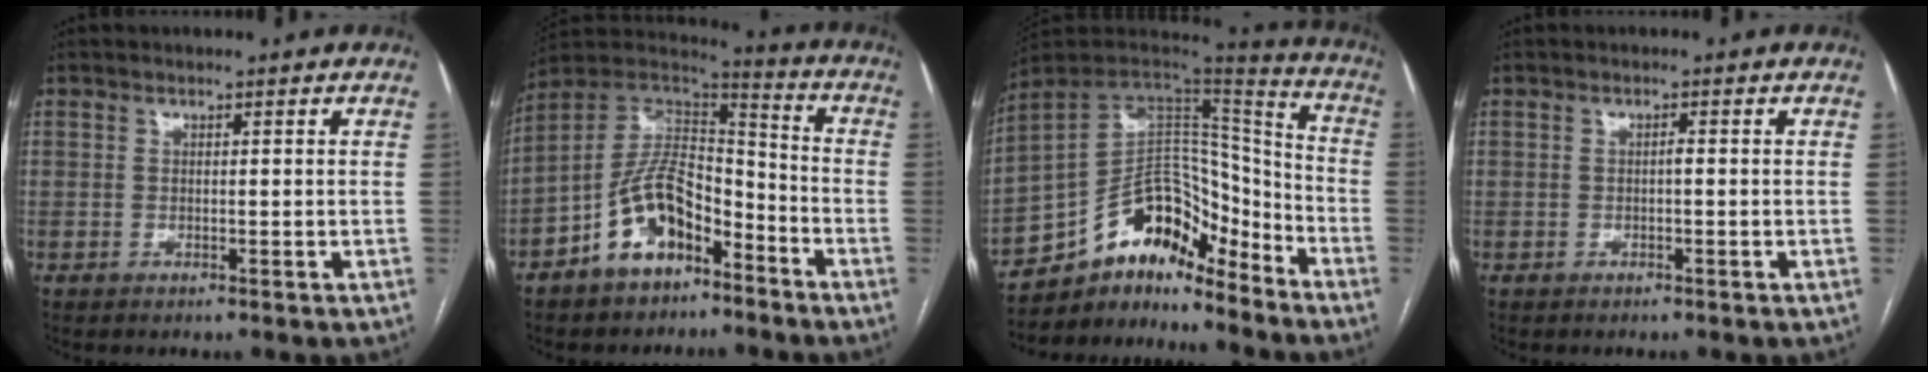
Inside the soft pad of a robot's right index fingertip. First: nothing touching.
{"total": 12.8, "force": [-7.1, 6.4, 8.6], "torque": [-0.161, 0.028, -0.127]}
{"total": 17.6, "force": [-13.5, 6.8, 9.0], "torque": [-0.141, 0.057, -0.229]}
{"total": 0.6, "force": [-0.2, 0.1, 0.6], "torque": [-0.010, 0.002, -0.002]}